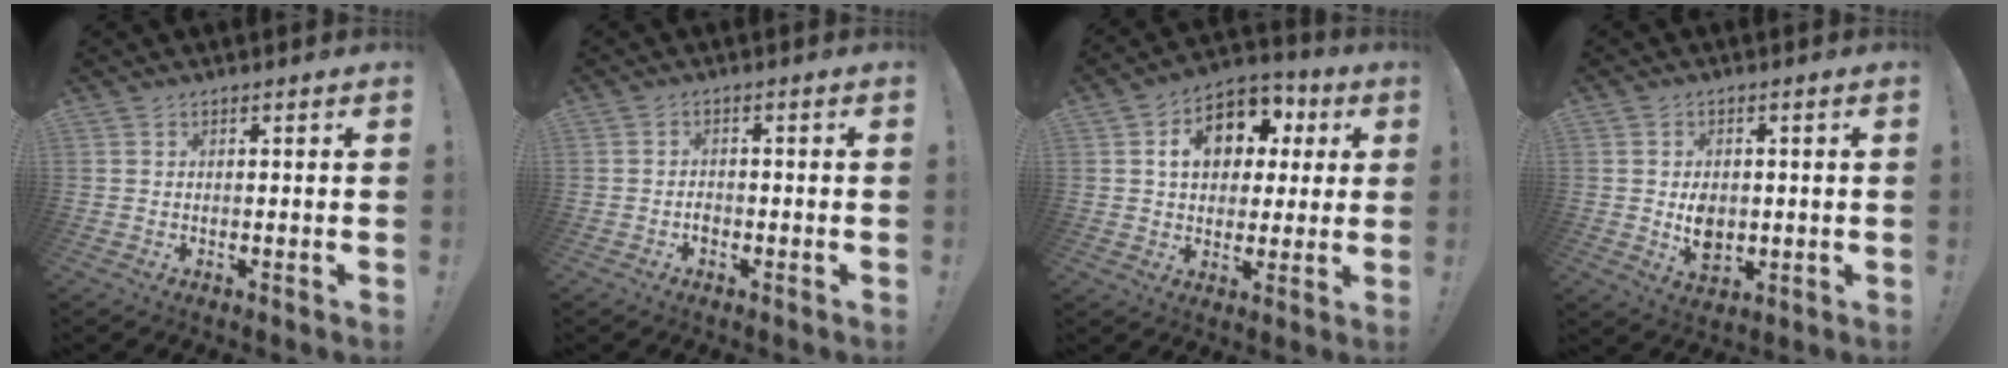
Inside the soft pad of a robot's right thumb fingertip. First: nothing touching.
{"total": 2.1, "force": [-1.3, 1.5, 0.6], "torque": [-0.008, 0.002, -0.024]}
{"total": 13.9, "force": [4.6, 10.3, 8.2], "torque": [-0.122, -0.012, 0.087]}
{"total": 6.7, "force": [-0.1, 5.8, 3.3], "torque": [-0.038, -0.002, 0.001]}